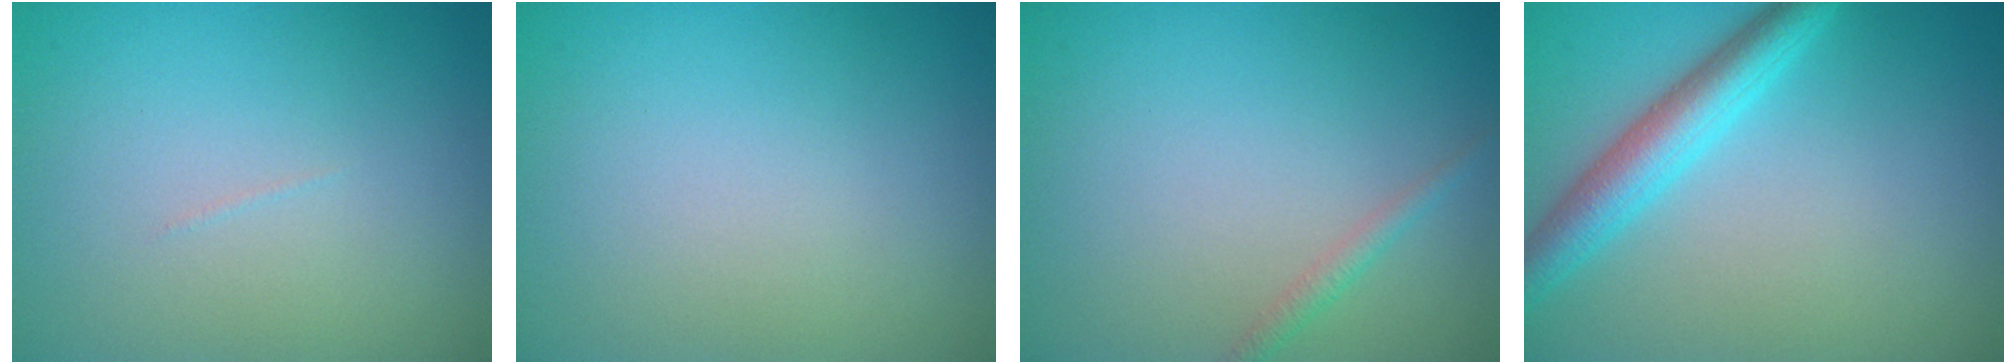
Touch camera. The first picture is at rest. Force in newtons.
{"total": 0.0}
{"total": 1.2, "press": 1.2, "slide": 0.1}
{"total": 4.0, "press": 4.0, "slide": 0.1}